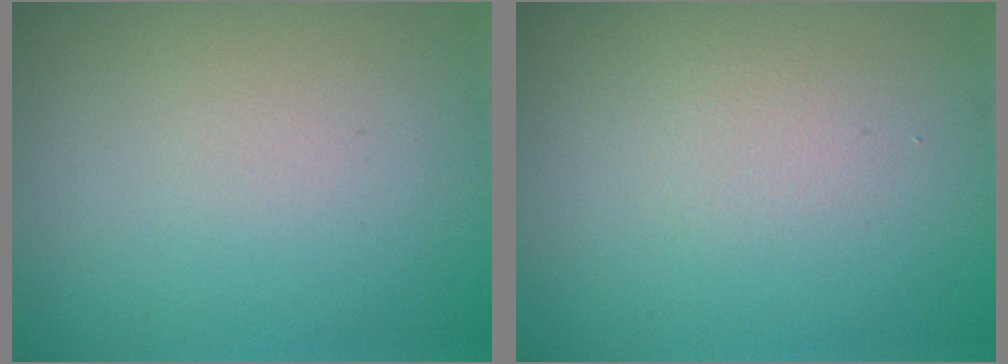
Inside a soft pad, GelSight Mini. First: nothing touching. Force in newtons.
{"total": 1.3, "press": 1.3, "slide": 0.1}